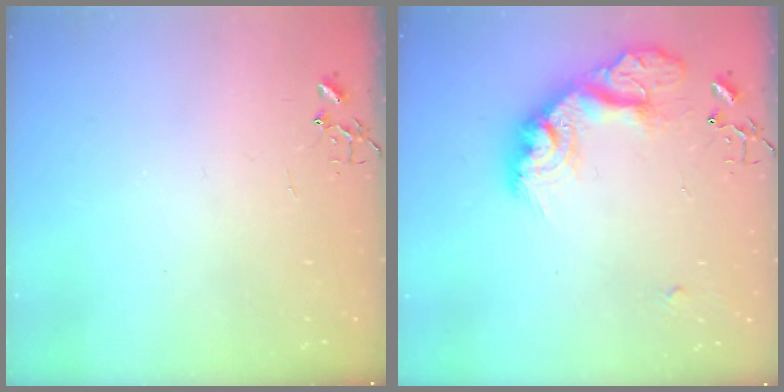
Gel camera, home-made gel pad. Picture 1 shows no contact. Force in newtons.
{"total": 20.8, "press": 20.8, "slide": 1.5}